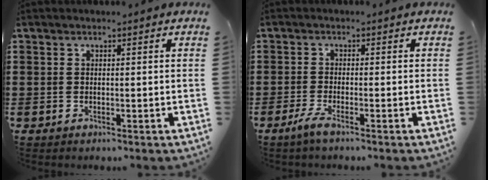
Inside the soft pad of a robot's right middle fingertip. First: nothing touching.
{"total": 2.4, "force": [-1.5, 0.2, 1.9], "torque": [-0.045, -0.008, -0.033]}